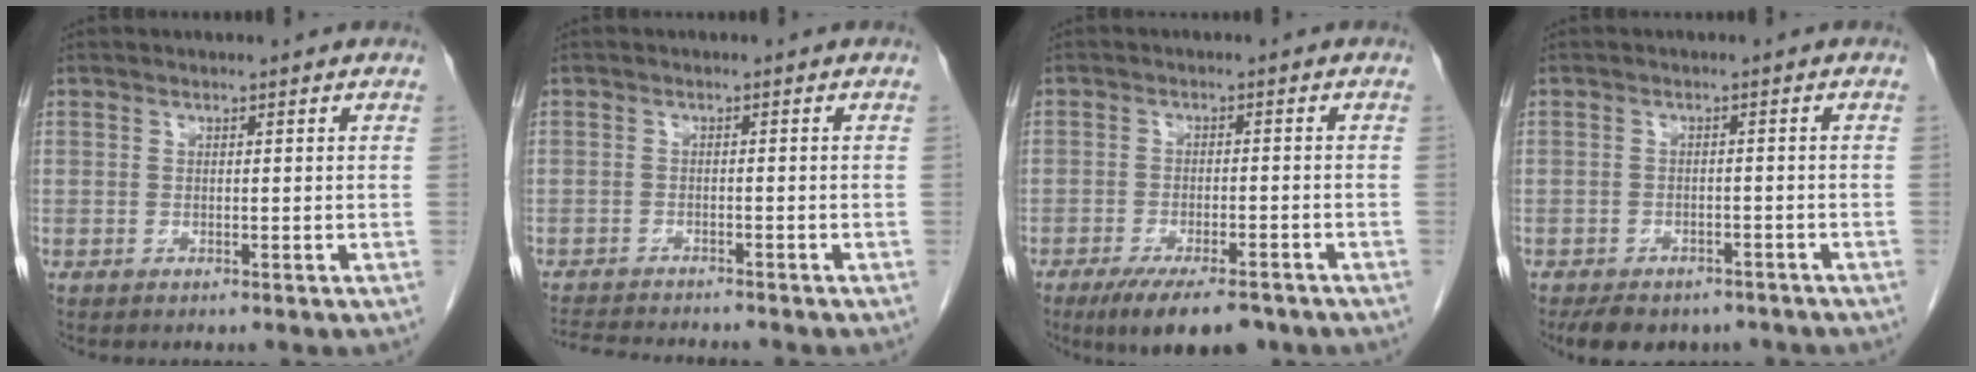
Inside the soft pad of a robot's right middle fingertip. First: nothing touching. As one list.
[{"total": 8.1, "force": [-7.6, 0.6, 2.8], "torque": [-0.042, -0.008, -0.116]}, {"total": 9.9, "force": [-7.5, 2.6, 6.0], "torque": [-0.091, -0.014, -0.113]}, {"total": 9.2, "force": [-7.3, 4.5, 3.4], "torque": [-0.050, 0.001, -0.093]}]